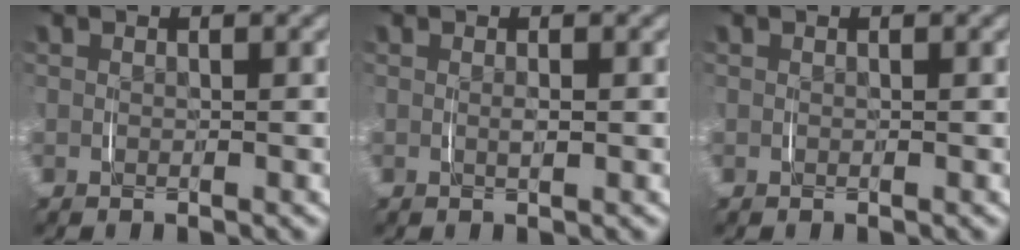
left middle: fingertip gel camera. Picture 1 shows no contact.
{"total": 0.6, "force": [0.1, 0.0, 0.6], "torque": [-0.016, -0.004, 0.003]}
{"total": 0.0}